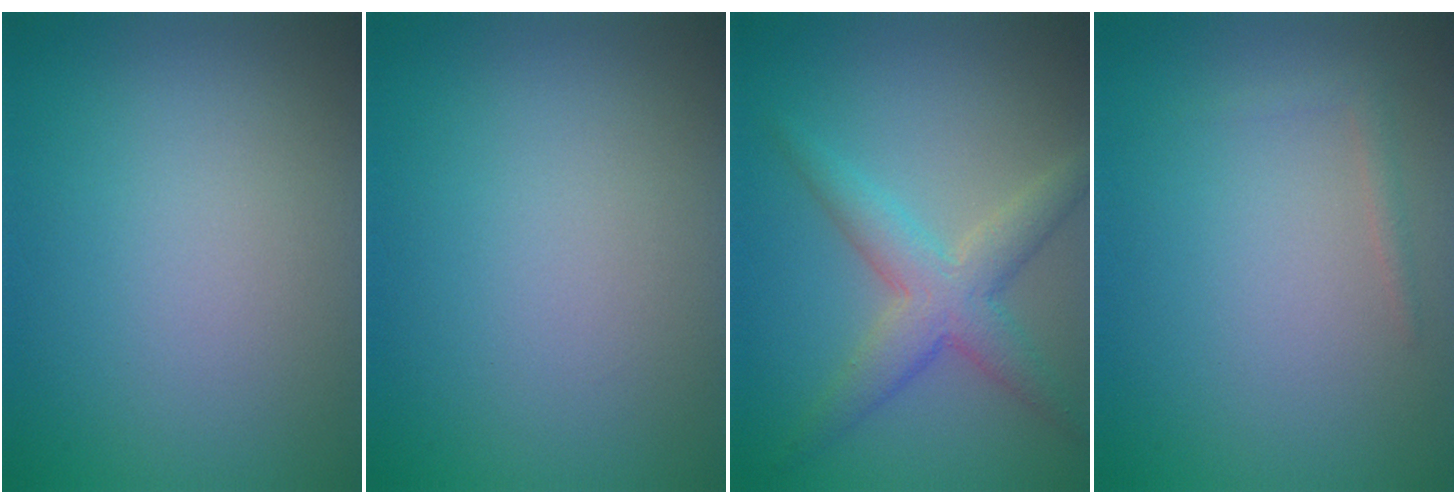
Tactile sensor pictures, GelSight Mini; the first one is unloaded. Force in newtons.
{"total": 0.0}
{"total": 4.4, "press": 4.4, "slide": 0.2}
{"total": 0.9, "press": 0.9, "slide": 0.1}